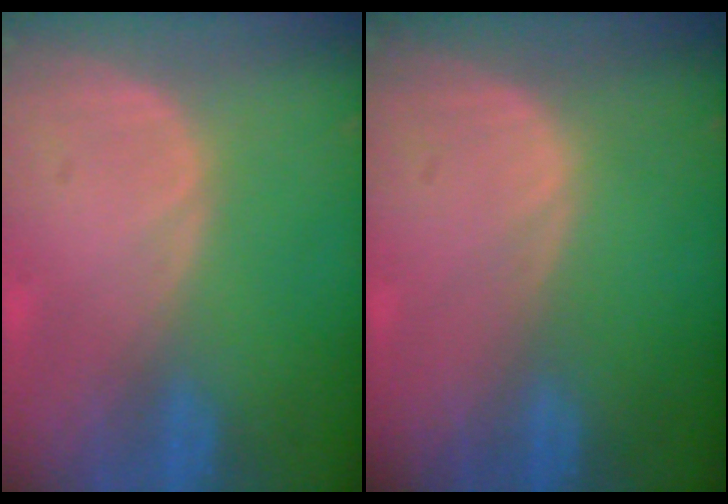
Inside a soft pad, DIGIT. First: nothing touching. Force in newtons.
{"total": 0.0}